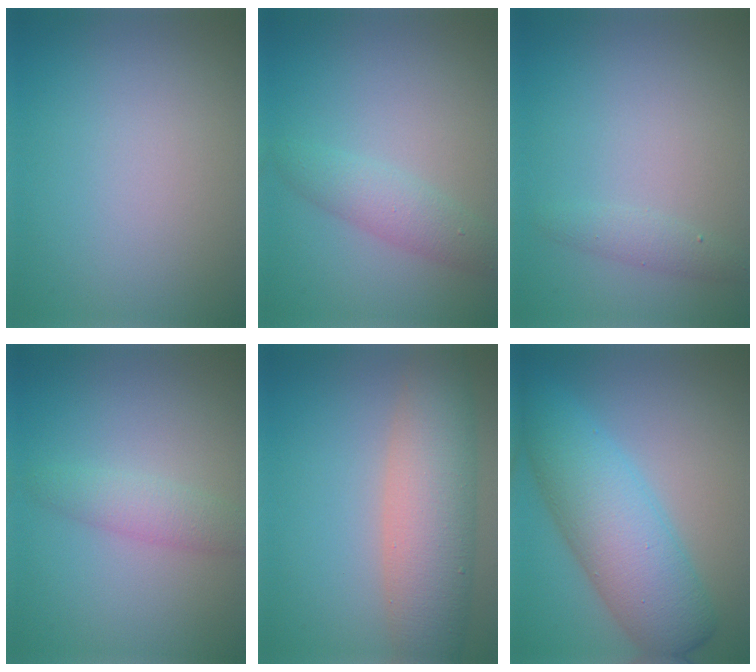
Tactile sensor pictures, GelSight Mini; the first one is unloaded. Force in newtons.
{"total": 2.7, "press": 2.7, "slide": 0.2}
{"total": 1.3, "press": 1.3, "slide": 0.1}
{"total": 2.2, "press": 2.2, "slide": 0.0}
{"total": 7.1, "press": 7.1, "slide": 0.3}
{"total": 8.4, "press": 8.4, "slide": 0.2}